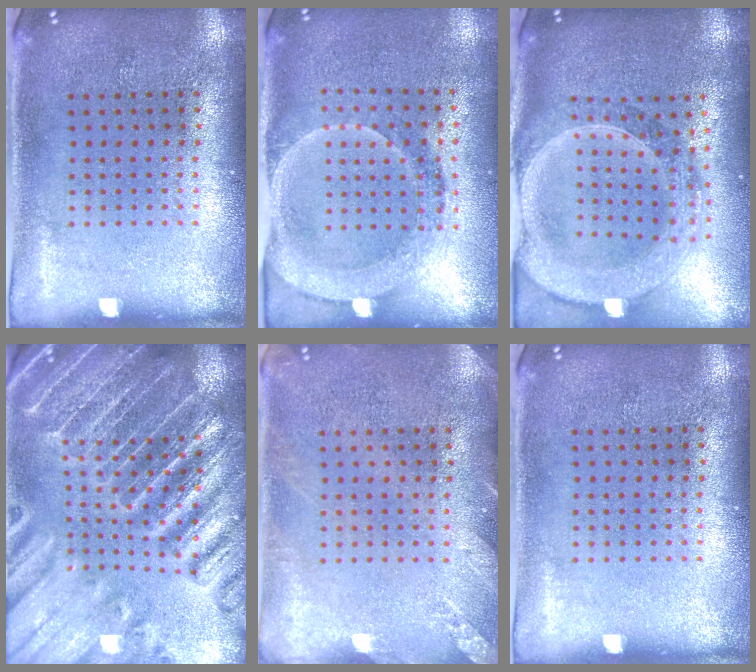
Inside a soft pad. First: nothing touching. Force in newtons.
{"total": 1.8, "press": 1.6, "slide": 0.7}
{"total": 2.9, "press": 2.5, "slide": 1.4}
{"total": 4.4, "press": 4.0, "slide": 1.7}
{"total": 1.9, "press": 1.8, "slide": 0.2}
{"total": 0.0}